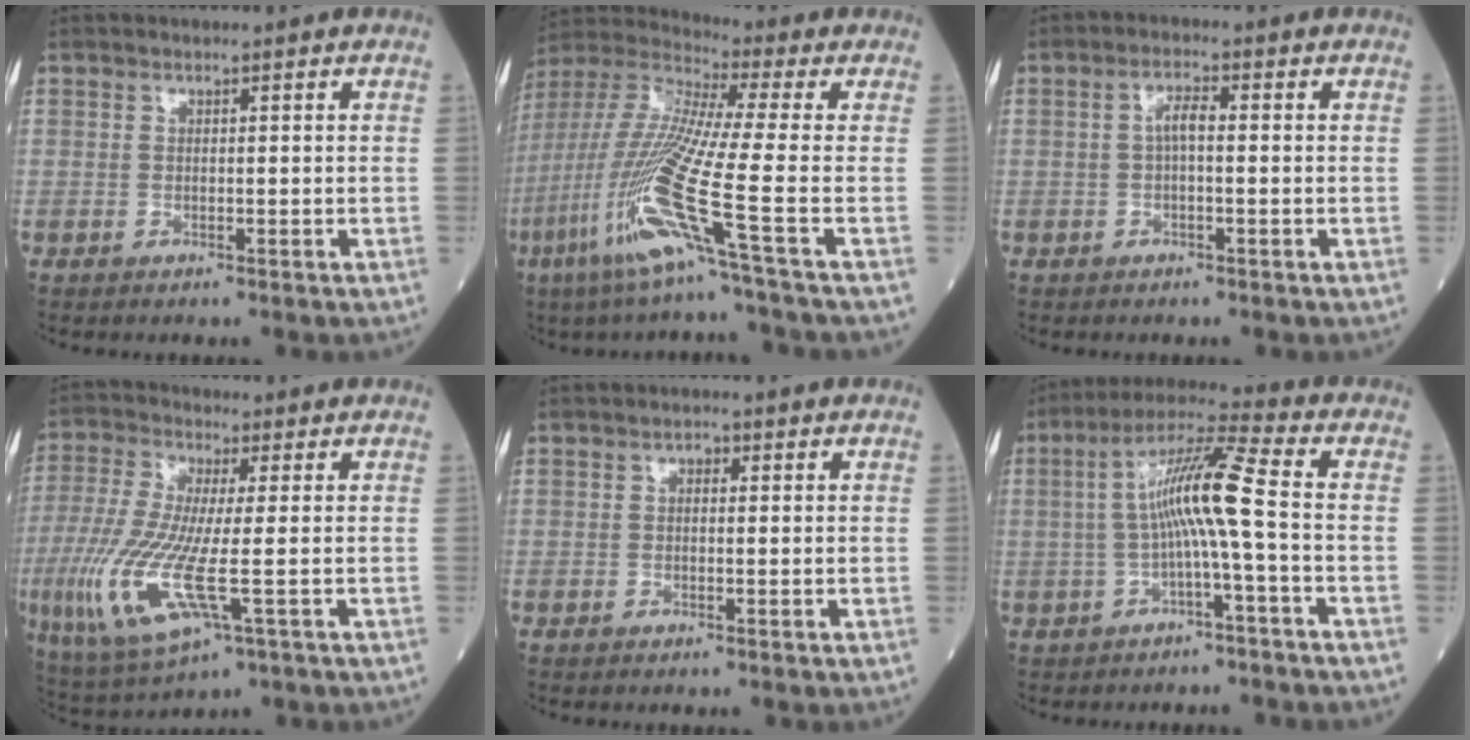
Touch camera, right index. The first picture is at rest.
{"total": 16.9, "force": [-7.0, -1.6, 15.4], "torque": [-0.331, -0.035, -0.148]}
{"total": 2.7, "force": [-0.1, 0.6, 2.6], "torque": [-0.049, 0.008, -0.003]}
{"total": 13.1, "force": [-3.0, 2.4, 12.5], "torque": [-0.283, -0.027, -0.056]}
{"total": 1.0, "force": [0.3, 0.6, 0.7], "torque": [-0.012, 0.004, 0.002]}
{"total": 9.3, "force": [-0.7, -0.7, 9.2], "torque": [-0.171, 0.027, -0.015]}